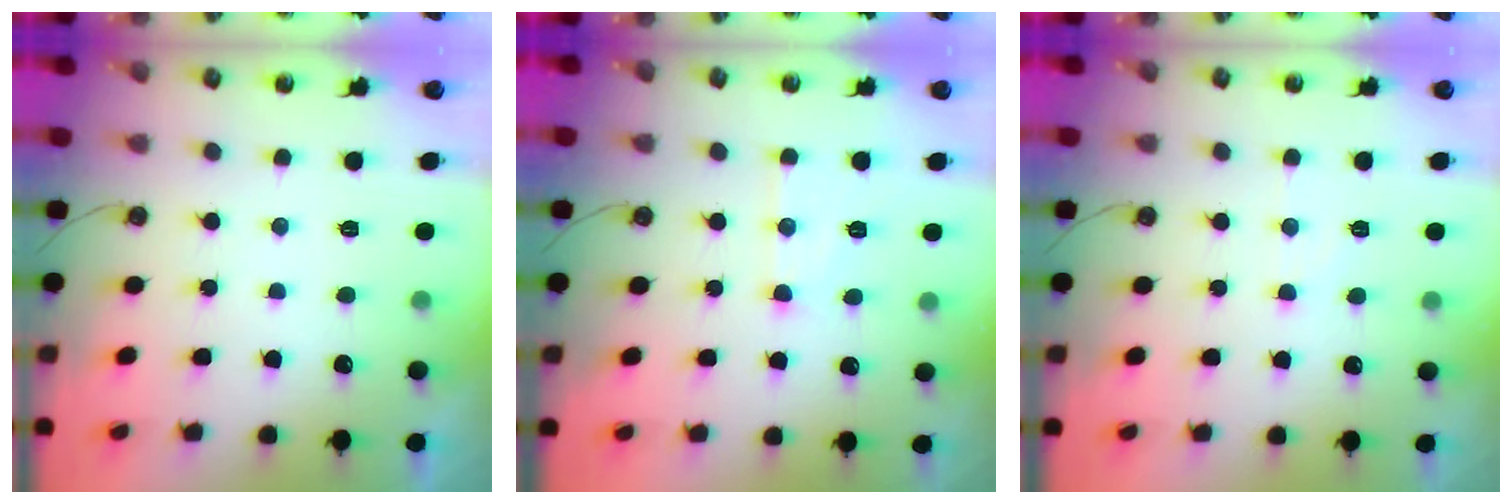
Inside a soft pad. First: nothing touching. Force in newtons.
{"total": 7.9, "press": 7.9, "slide": 0.7}
{"total": 5.5, "press": 5.4, "slide": 0.7}